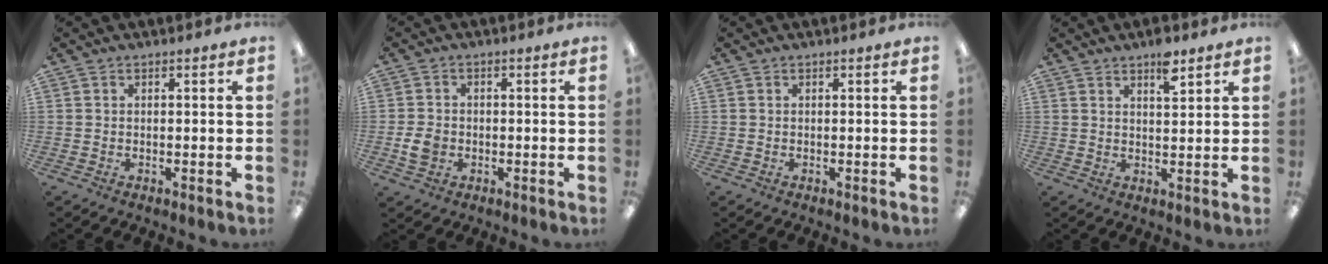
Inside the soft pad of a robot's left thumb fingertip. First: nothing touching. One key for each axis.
{"total": 4.4, "fx": -1.1, "fy": 3.5, "fz": 2.5, "tx": -0.046, "ty": 0.007, "tz": -0.018}
{"total": 0.0}
{"total": 5.6, "fx": 3.8, "fy": 2.0, "fz": 3.5, "tx": -0.046, "ty": -0.018, "tz": 0.061}